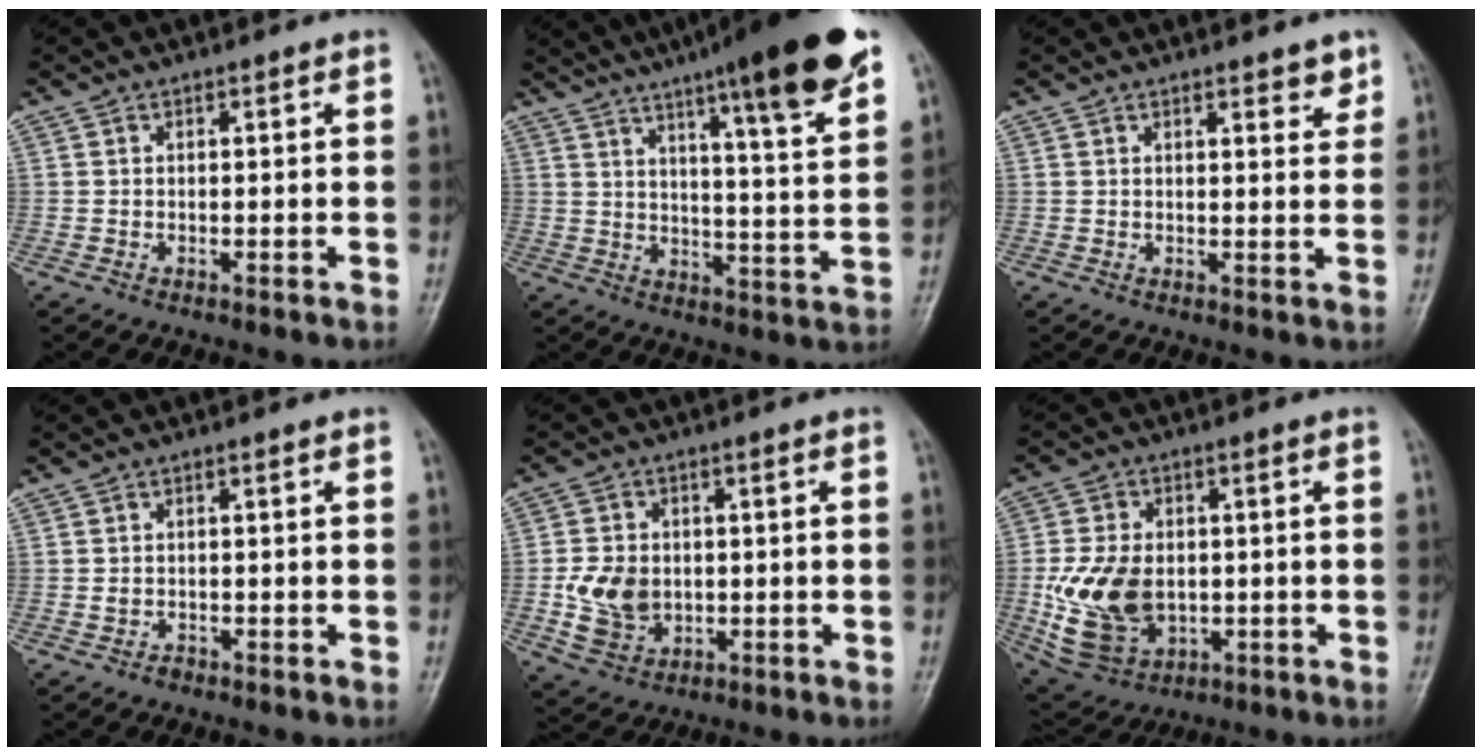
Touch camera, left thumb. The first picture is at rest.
{"total": 20.1, "force": [13.0, 2.3, 15.1], "torque": [-0.203, -0.048, 0.184]}
{"total": 3.2, "force": [2.3, 1.0, 2.0], "torque": [-0.014, -0.015, 0.029]}
{"total": 1.0, "force": [-0.7, 0.7, 0.2], "torque": [-0.001, 0.007, -0.009]}
{"total": 8.4, "force": [-0.7, 6.7, 5.0], "torque": [-0.076, -0.003, -0.006]}
{"total": 14.5, "force": [-1.4, 10.4, 10.1], "torque": [-0.172, -0.007, -0.010]}